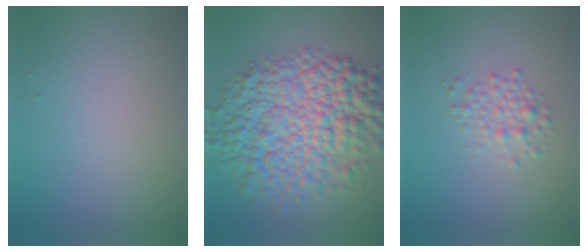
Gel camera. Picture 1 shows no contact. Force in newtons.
{"total": 11.5, "press": 11.5, "slide": 0.1}
{"total": 2.2, "press": 2.2, "slide": 0.1}